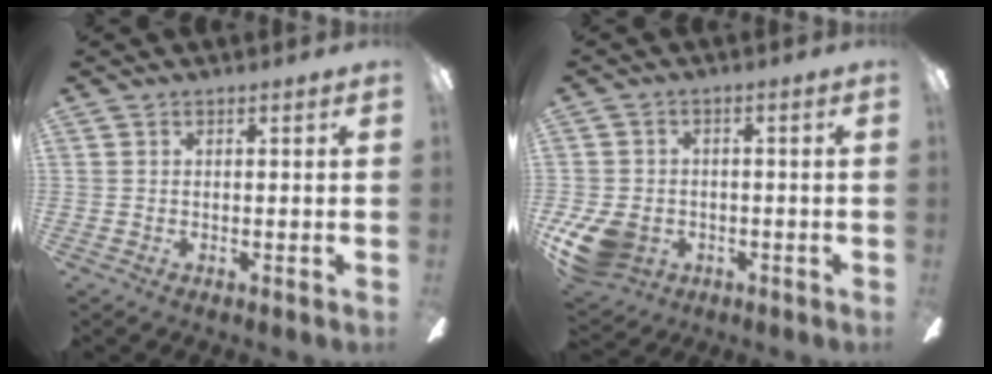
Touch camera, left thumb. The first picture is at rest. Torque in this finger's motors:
{"motor_torque": [0.19, 2.08, 0.39, -0.46, 0.06]}